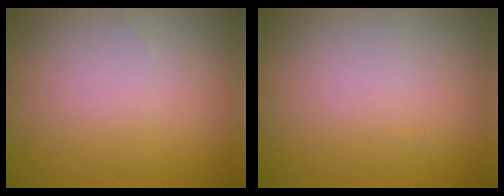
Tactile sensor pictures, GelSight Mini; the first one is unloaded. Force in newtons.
{"total": 0.0}